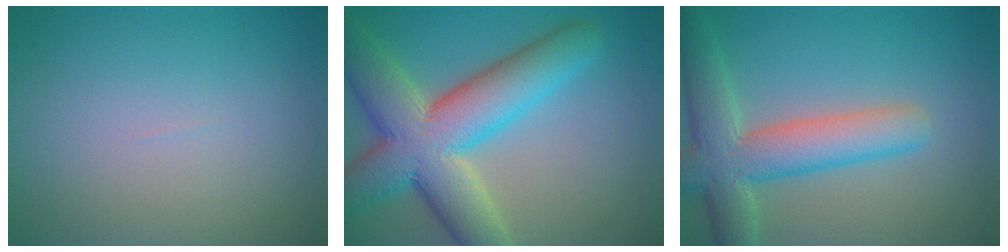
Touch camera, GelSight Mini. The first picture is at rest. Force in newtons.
{"total": 11.5, "press": 11.5, "slide": 0.8}
{"total": 7.1, "press": 7.1, "slide": 0.5}